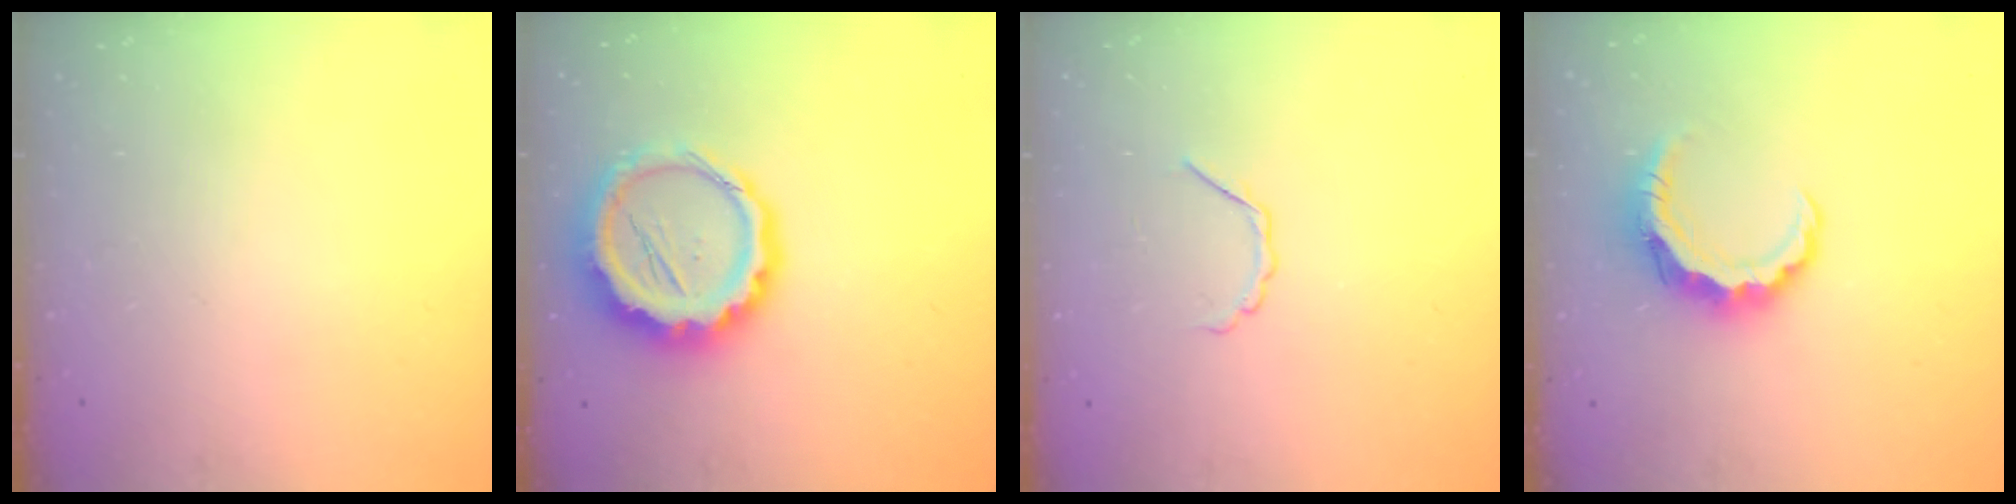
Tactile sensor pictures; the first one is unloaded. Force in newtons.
{"total": 11.8, "press": 11.4, "slide": 2.8}
{"total": 3.5, "press": 3.5, "slide": 0.7}
{"total": 8.6, "press": 8.5, "slide": 1.4}